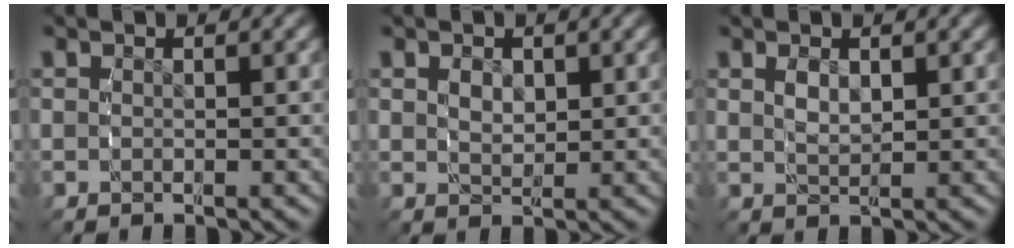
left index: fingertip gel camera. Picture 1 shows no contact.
{"total": 1.7, "force": [0.5, 1.0, 1.3], "torque": [-0.024, -0.015, 0.022]}
{"total": 1.6, "force": [0.6, 0.5, 1.4], "torque": [-0.026, -0.011, 0.022]}